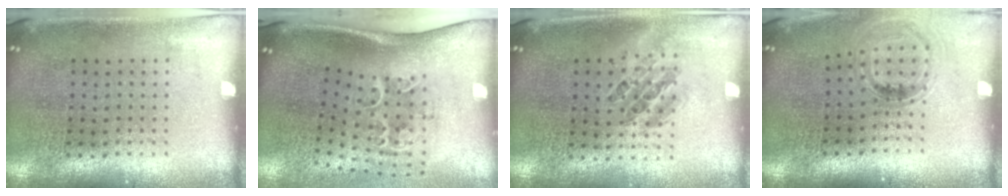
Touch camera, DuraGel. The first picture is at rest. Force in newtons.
{"total": 2.3, "press": 1.3, "slide": 1.9}
{"total": 0.9, "press": 0.8, "slide": 0.4}
{"total": 0.9, "press": 0.8, "slide": 0.2}